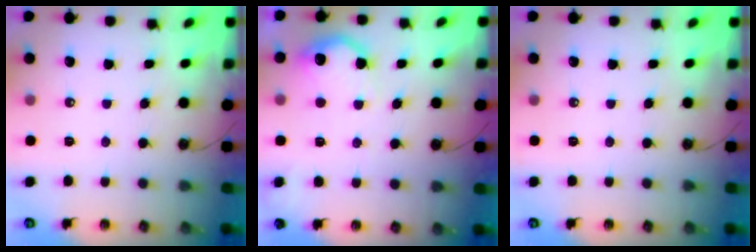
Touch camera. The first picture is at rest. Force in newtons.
{"total": 12.9, "press": 12.8, "slide": 0.8}
{"total": 0.0}